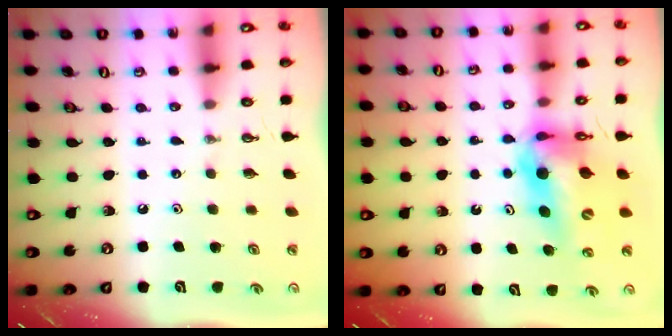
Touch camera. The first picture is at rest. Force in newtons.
{"total": 13.2, "press": 12.8, "slide": 3.4}